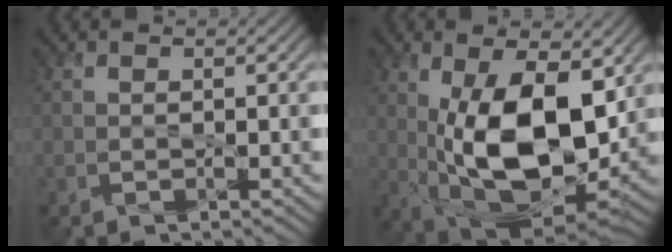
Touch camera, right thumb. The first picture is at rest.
{"total": 15.4, "force": [0.8, 7.6, 13.3], "torque": [-0.233, -0.013, 0.014]}